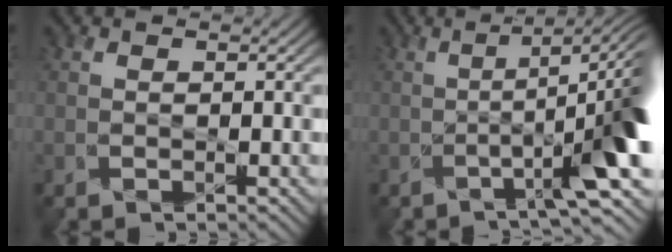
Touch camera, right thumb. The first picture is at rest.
{"total": 12.0, "force": [-2.4, 3.2, 11.4], "torque": [-0.149, -0.004, -0.034]}